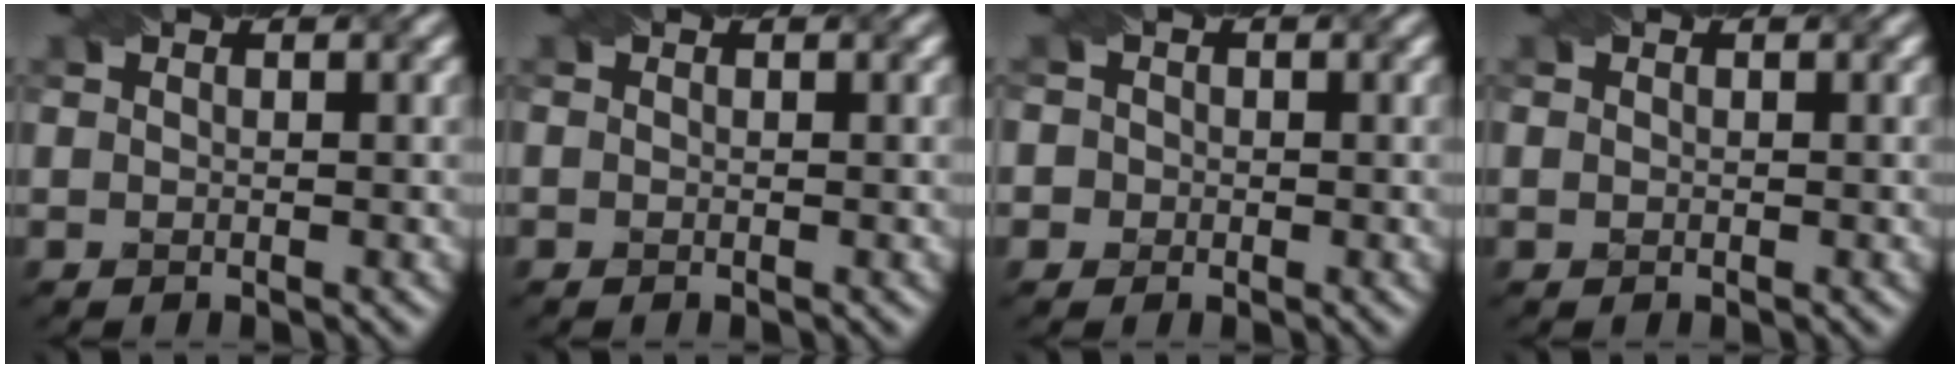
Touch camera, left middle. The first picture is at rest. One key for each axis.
{"total": 0.0}
{"total": 1.5, "fx": -0.2, "fy": 1.5, "fz": 0.1, "tx": 0.019, "ty": 0.008, "tz": -0.007}
{"total": 0.0}